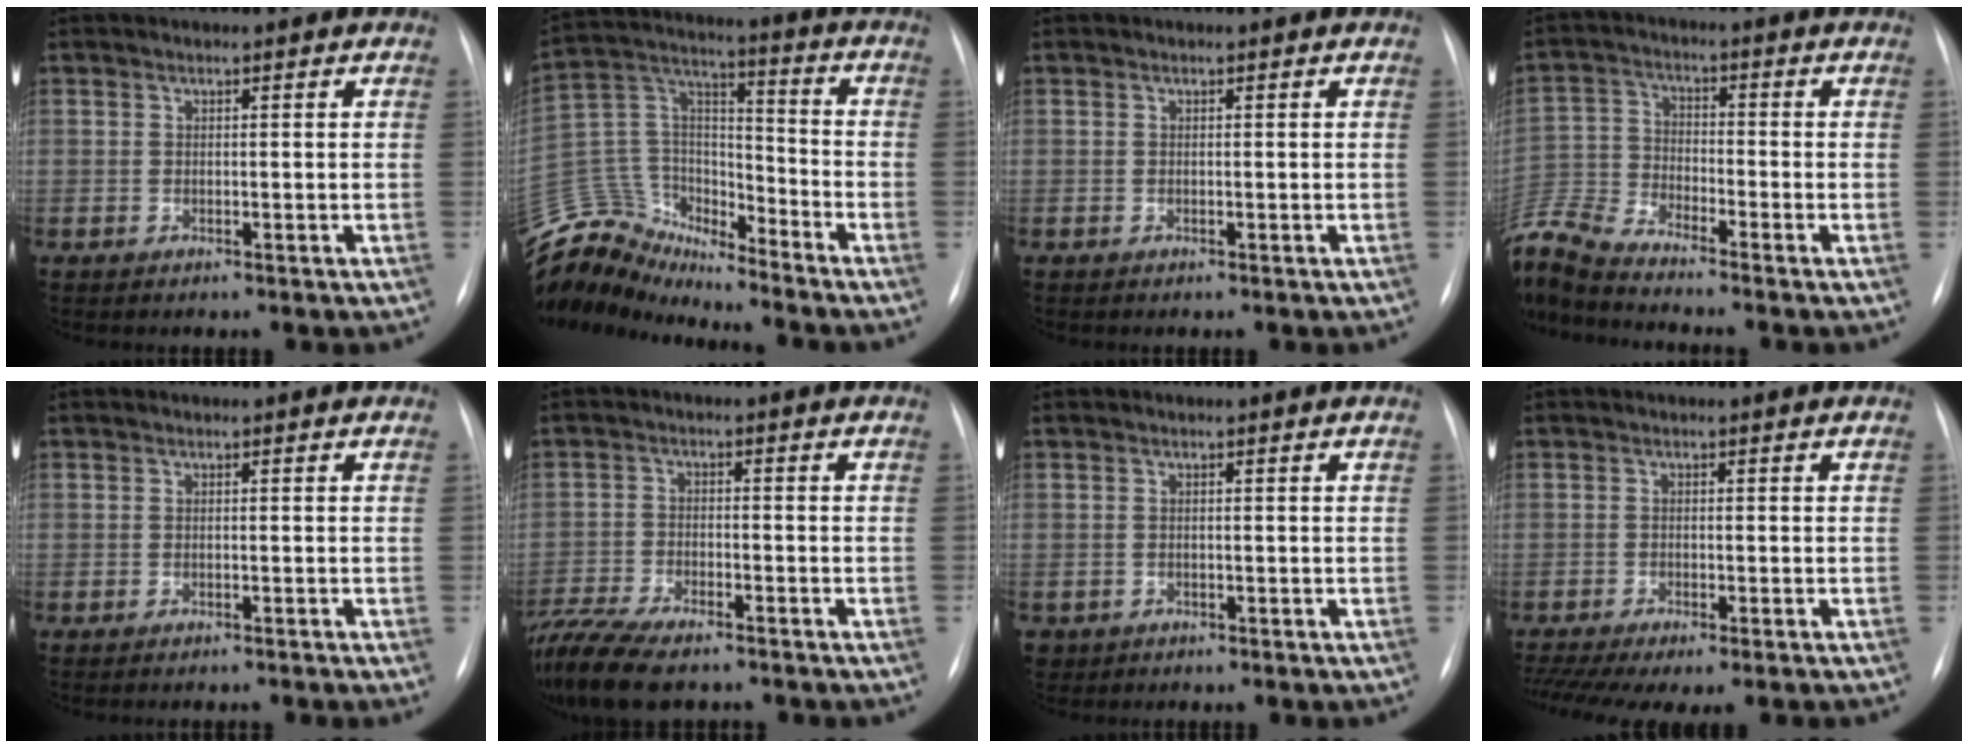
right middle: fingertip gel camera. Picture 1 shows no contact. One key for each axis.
{"total": 14.9, "fx": -14.3, "fy": 3.8, "fz": 1.5, "tx": -0.028, "ty": 0.070, "tz": -0.265}
{"total": 0.0}
{"total": 11.6, "fx": -11.1, "fy": 0.0, "fz": 3.4, "tx": -0.090, "ty": 0.001, "tz": -0.225}
{"total": 2.1, "fx": -1.8, "fy": -0.2, "fz": 1.0, "tx": -0.012, "ty": 0.001, "tz": -0.021}
{"total": 12.6, "fx": -10.5, "fy": 3.2, "fz": 6.3, "tx": -0.127, "ty": -0.016, "tz": -0.173}
{"total": 1.6, "fx": -0.9, "fy": 1.3, "fz": 0.0, "tx": -0.002, "ty": 0.003, "tz": -0.012}
{"total": 10.1, "fx": -7.9, "fy": 2.0, "fz": 6.0, "tx": -0.102, "ty": -0.002, "tz": -0.119}